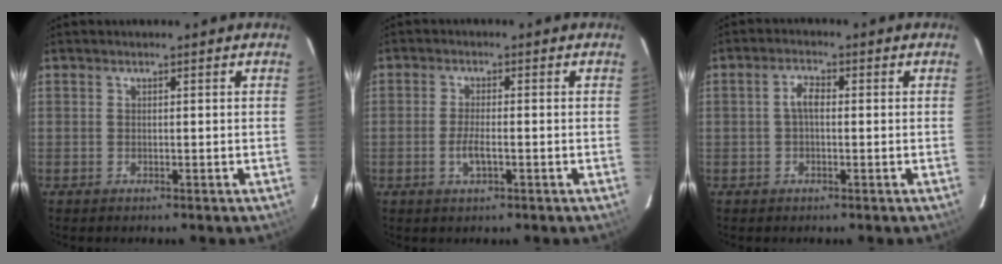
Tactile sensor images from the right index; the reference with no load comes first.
{"total": 3.3, "force": [-1.2, 0.8, 3.0], "torque": [-0.061, -0.004, -0.023]}
{"total": 3.2, "force": [-0.4, 1.4, 2.8], "torque": [-0.058, 0.012, -0.007]}